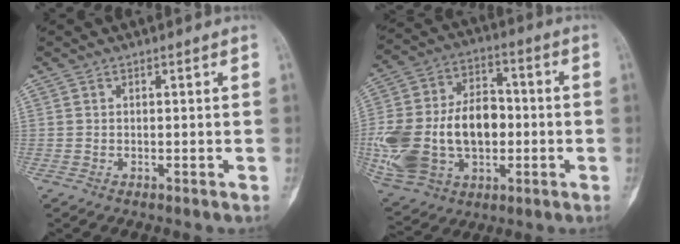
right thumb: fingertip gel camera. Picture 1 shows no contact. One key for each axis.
{"total": 25.8, "fx": -2.9, "fy": 17.5, "fz": 18.8, "tx": -0.384, "ty": 0.020, "tz": -0.031}